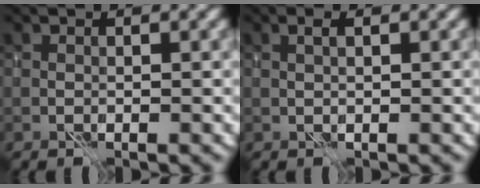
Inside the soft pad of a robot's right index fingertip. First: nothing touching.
{"total": 0.8, "force": [0.4, 0.0, 0.7], "torque": [-0.017, 0.005, 0.006]}